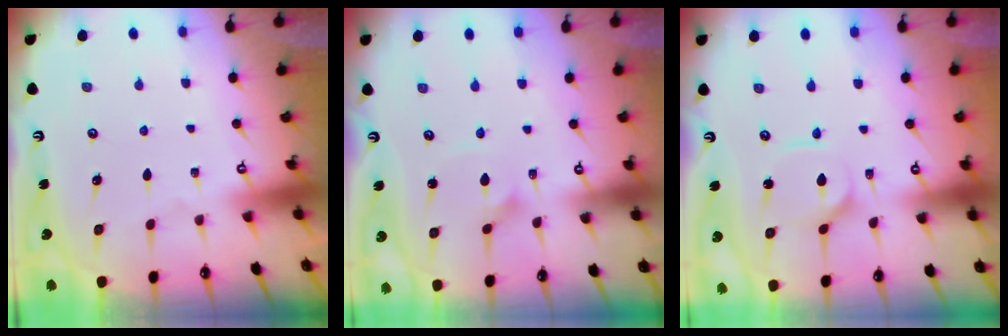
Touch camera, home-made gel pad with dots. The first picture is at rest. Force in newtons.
{"total": 1.6, "press": 1.6, "slide": 0.3}
{"total": 3.8, "press": 3.8, "slide": 0.5}